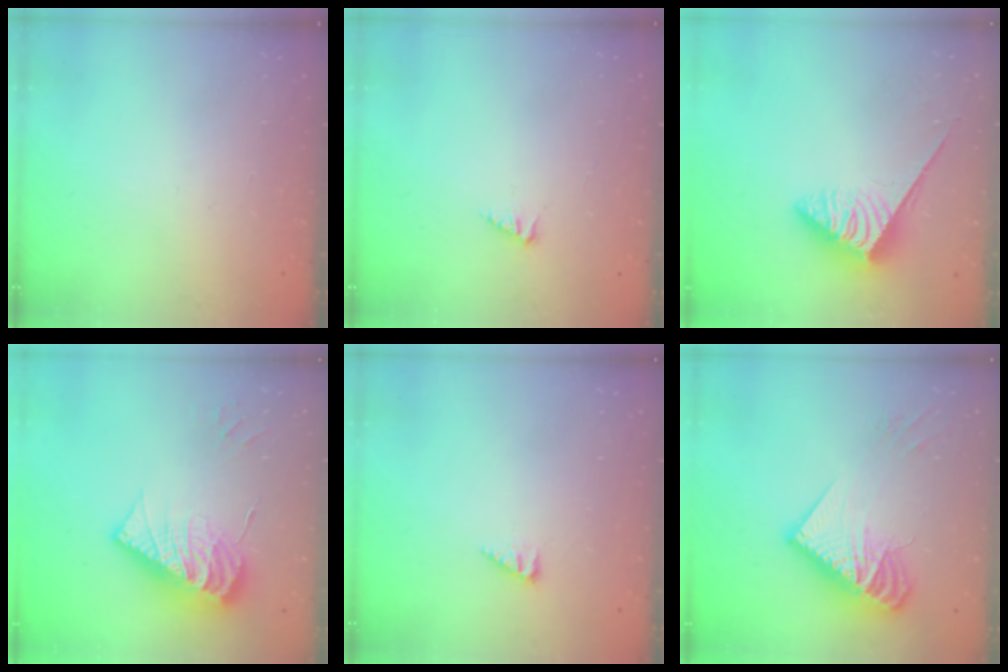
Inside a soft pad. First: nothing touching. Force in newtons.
{"total": 2.5, "press": 2.5, "slide": 0.3}
{"total": 3.9, "press": 3.9, "slide": 0.5}
{"total": 19.3, "press": 19.2, "slide": 1.7}
{"total": 2.7, "press": 2.7, "slide": 0.4}
{"total": 16.5, "press": 16.4, "slide": 1.6}